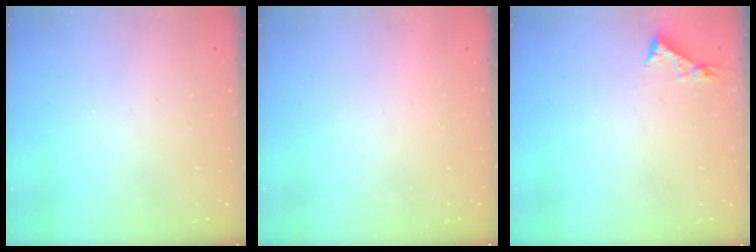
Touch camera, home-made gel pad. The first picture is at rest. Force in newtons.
{"total": 1.6, "press": 1.5, "slide": 0.1}
{"total": 3.8, "press": 3.7, "slide": 0.4}